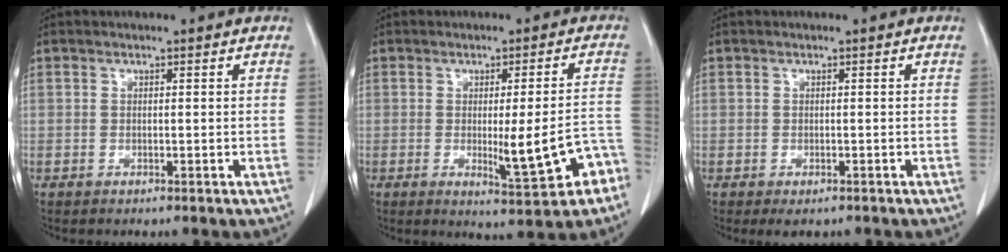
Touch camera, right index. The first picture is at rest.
{"total": 9.5, "force": [-3.4, 1.4, 8.8], "torque": [-0.106, 0.003, -0.035]}
{"total": 1.9, "force": [-1.3, 1.1, 0.9], "torque": [-0.009, -0.001, -0.010]}